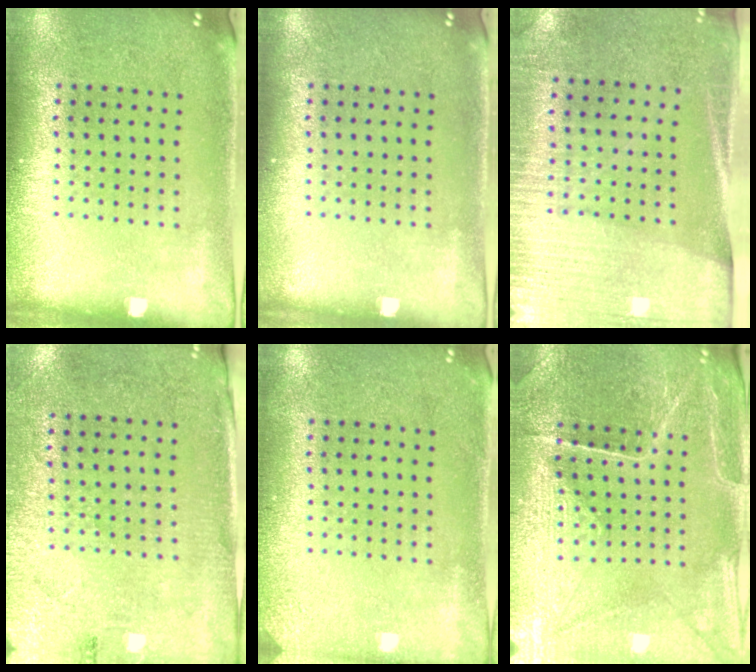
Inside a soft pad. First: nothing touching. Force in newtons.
{"total": 0.0}
{"total": 2.8, "press": 2.5, "slide": 1.3}
{"total": 2.7, "press": 2.4, "slide": 1.3}
{"total": 1.7, "press": 1.7, "slide": 0.2}
{"total": 2.9, "press": 2.9, "slide": 0.2}